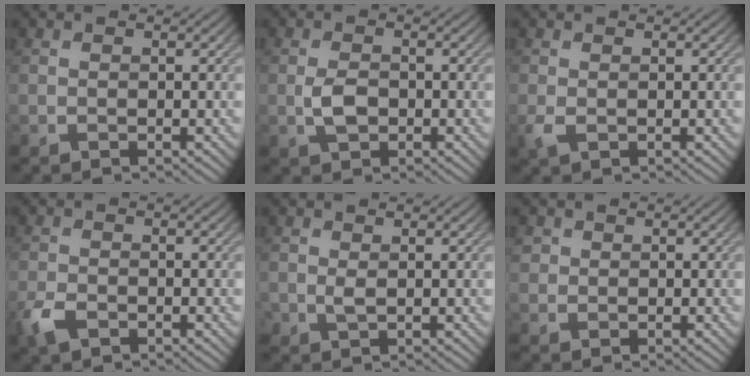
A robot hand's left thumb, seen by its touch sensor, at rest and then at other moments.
{"total": 2.7, "force": [-0.6, 1.6, 2.1], "torque": [-0.045, 0.001, -0.012]}
{"total": 1.5, "force": [-0.3, 0.9, 1.2], "torque": [-0.033, -0.004, -0.005]}
{"total": 3.1, "force": [-1.8, 1.6, 1.9], "torque": [-0.047, -0.006, -0.042]}
{"total": 1.2, "force": [0.3, 0.6, 0.9], "torque": [-0.024, -0.002, 0.008]}
{"total": 1.0, "force": [0.6, 0.8, 0.1], "torque": [-0.002, -0.001, 0.011]}